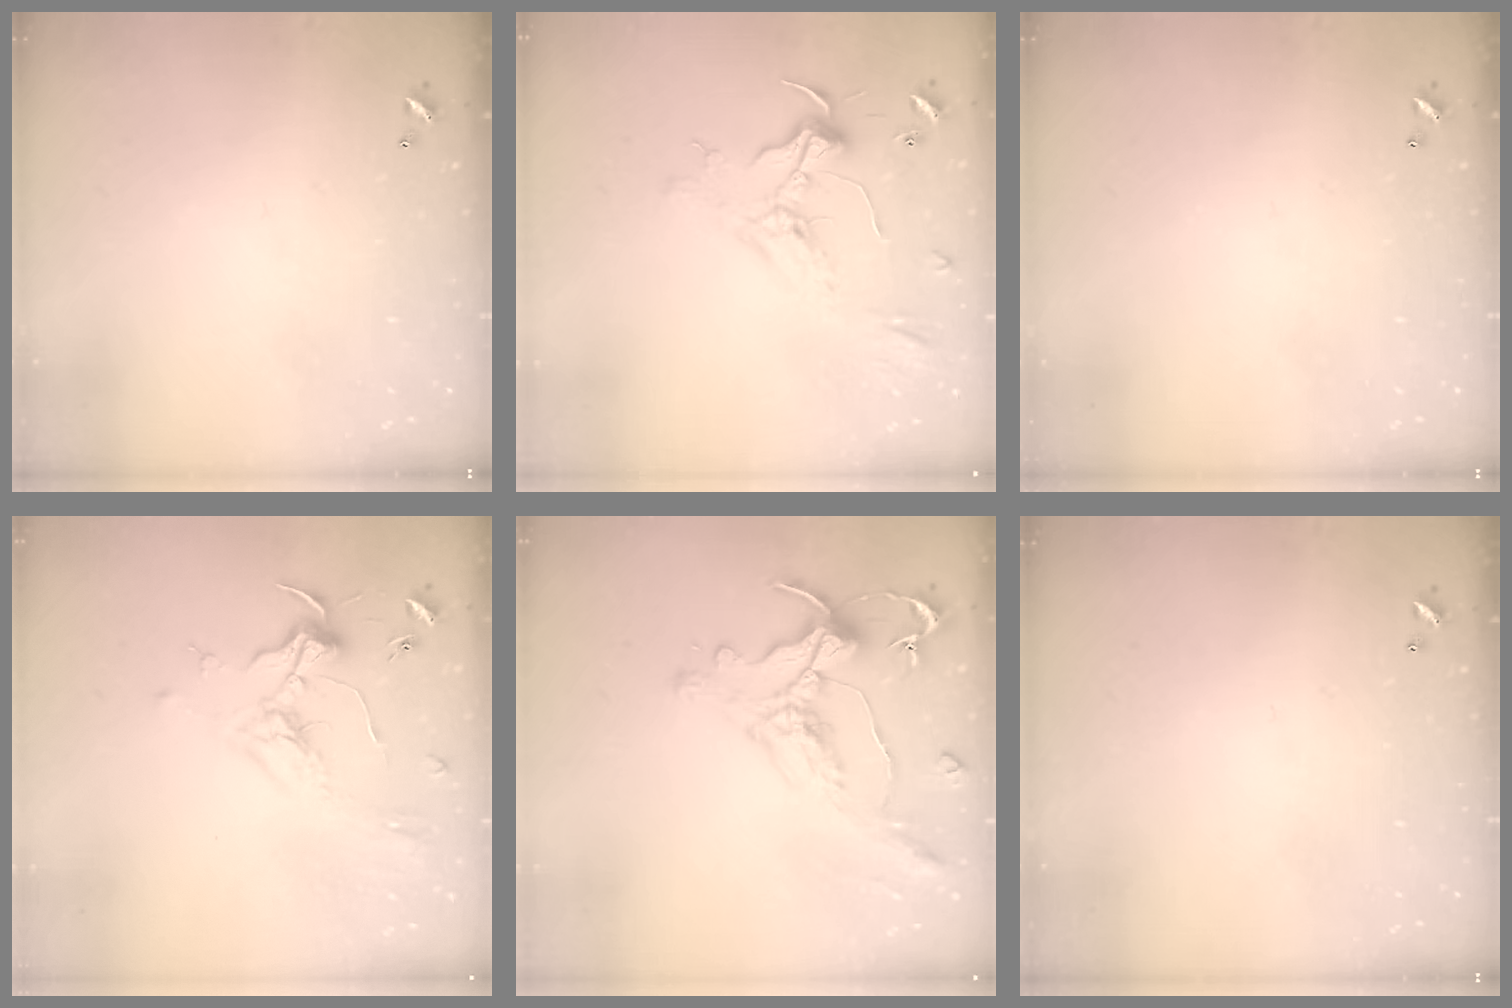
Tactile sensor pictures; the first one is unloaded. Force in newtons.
{"total": 2.3, "press": 2.2, "slide": 0.8}
{"total": 0.0}
{"total": 1.8, "press": 1.7, "slide": 0.8}
{"total": 0.7, "press": 0.1, "slide": 0.7}
{"total": 0.0}